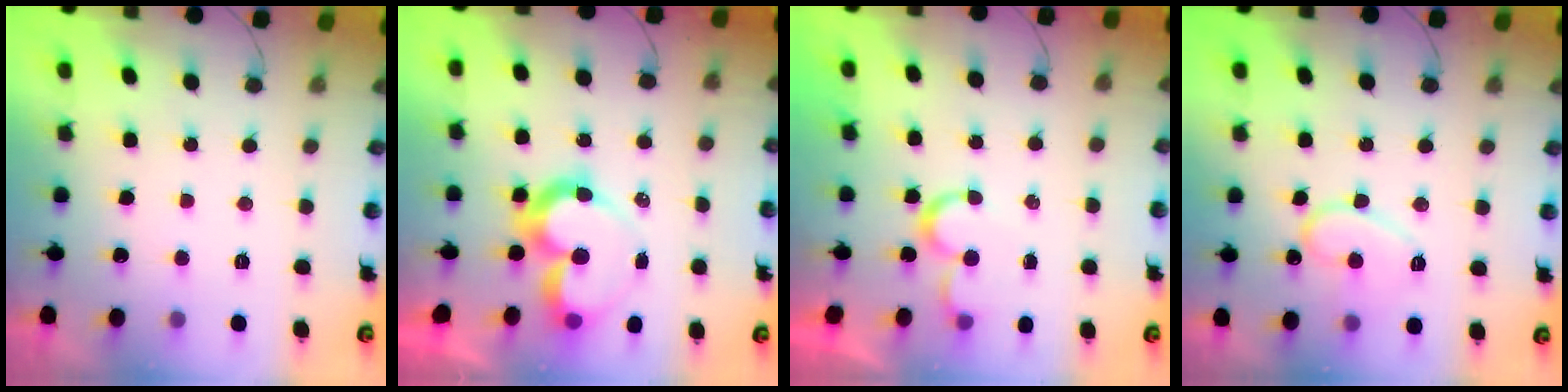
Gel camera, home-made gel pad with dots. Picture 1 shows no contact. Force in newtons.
{"total": 11.4, "press": 11.3, "slide": 1.1}
{"total": 4.7, "press": 4.6, "slide": 0.4}
{"total": 11.4, "press": 11.4, "slide": 0.9}